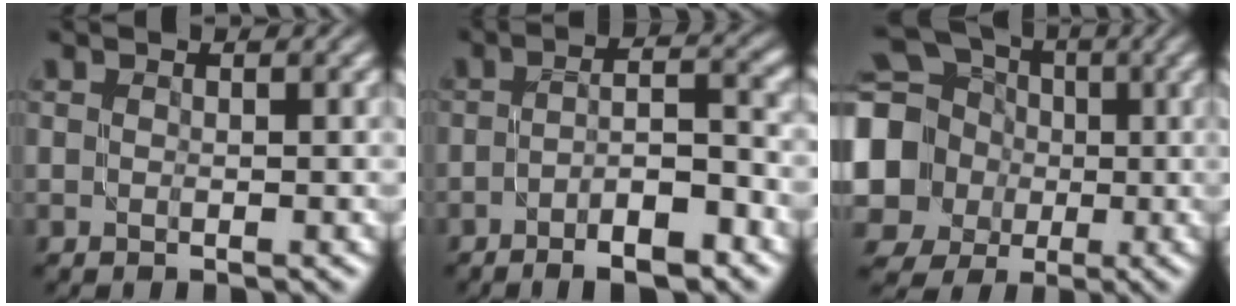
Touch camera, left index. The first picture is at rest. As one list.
[{"total": 6.8, "force": [-3.4, 1.8, 5.7], "torque": [-0.083, 0.008, -0.051]}, {"total": 14.2, "force": [0.0, 13.2, 5.2], "torque": [-0.170, 0.014, -0.039]}]